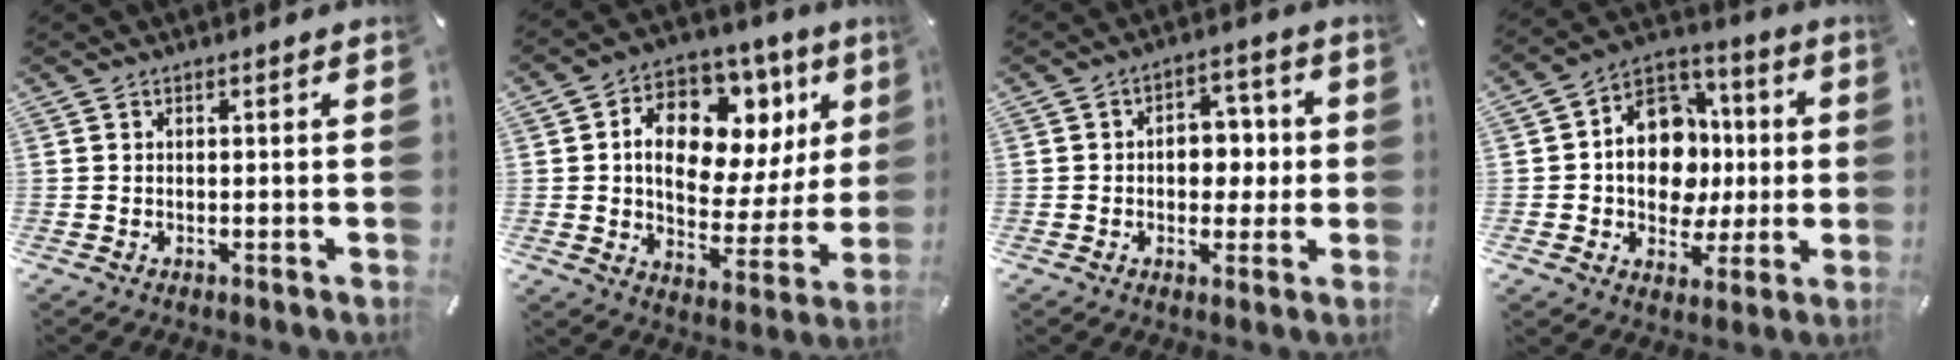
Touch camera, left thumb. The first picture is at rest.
{"total": 15.7, "force": [6.2, 10.5, 9.8], "torque": [-0.147, -0.042, 0.110]}
{"total": 8.0, "force": [-0.1, 6.0, 5.3], "torque": [-0.064, 0.005, -0.006]}
{"total": 15.7, "force": [-0.4, 12.7, 9.2], "torque": [-0.160, 0.009, 0.000]}